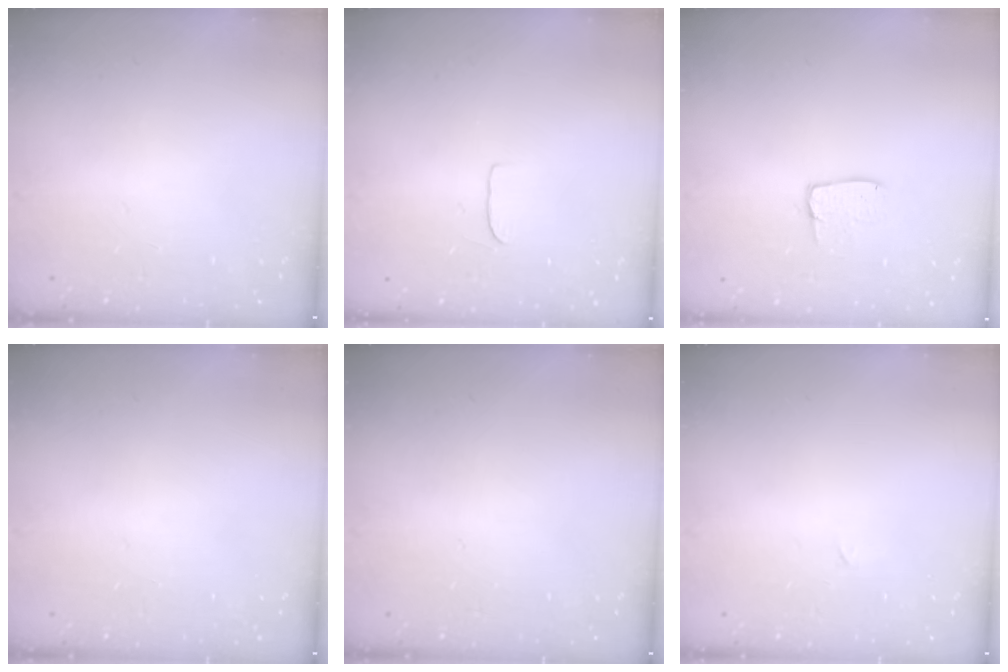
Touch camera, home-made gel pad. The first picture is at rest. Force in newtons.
{"total": 4.1, "press": 4.1, "slide": 0.3}
{"total": 5.1, "press": 5.1, "slide": 0.4}
{"total": 0.0}
{"total": 0.0}
{"total": 0.0}